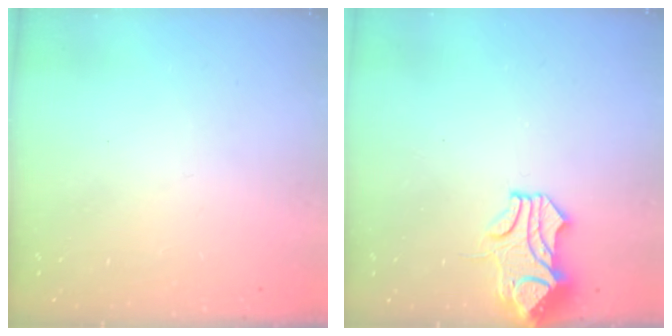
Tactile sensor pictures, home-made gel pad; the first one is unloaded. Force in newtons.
{"total": 1.6, "press": 0.9, "slide": 1.3}